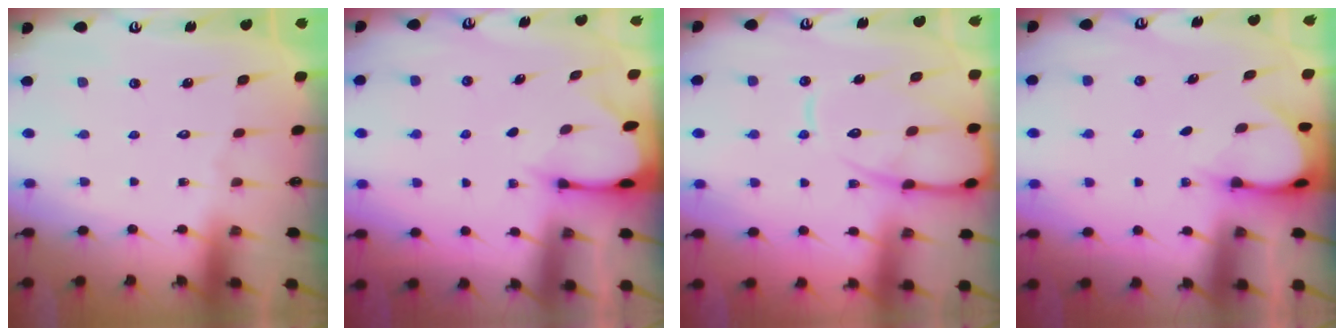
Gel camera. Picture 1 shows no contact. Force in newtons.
{"total": 2.0, "press": 2.0, "slide": 0.1}
{"total": 12.9, "press": 12.8, "slide": 1.4}
{"total": 3.8, "press": 3.8, "slide": 0.3}